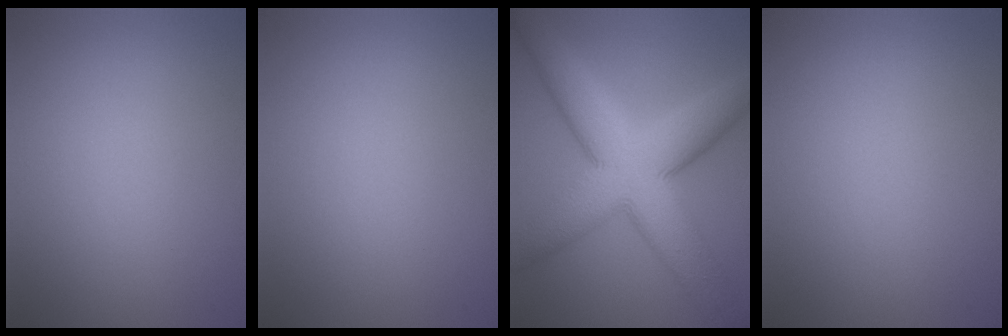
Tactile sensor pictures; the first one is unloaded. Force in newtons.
{"total": 0.0}
{"total": 11.1, "press": 11.1, "slide": 0.3}
{"total": 0.0}